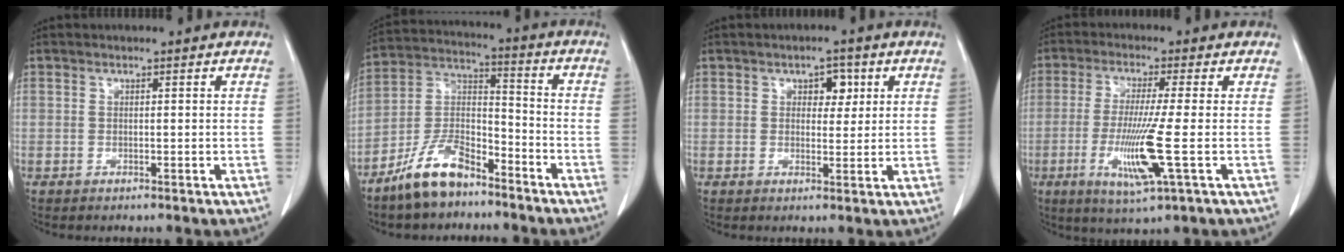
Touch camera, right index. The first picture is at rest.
{"total": 10.8, "force": [-8.1, 4.4, 5.5], "torque": [-0.115, 0.016, -0.157]}
{"total": 3.4, "force": [1.3, 2.1, 2.3], "torque": [-0.027, 0.006, 0.019]}
{"total": 9.8, "force": [-2.4, -0.7, 9.4], "torque": [-0.191, -0.028, -0.047]}